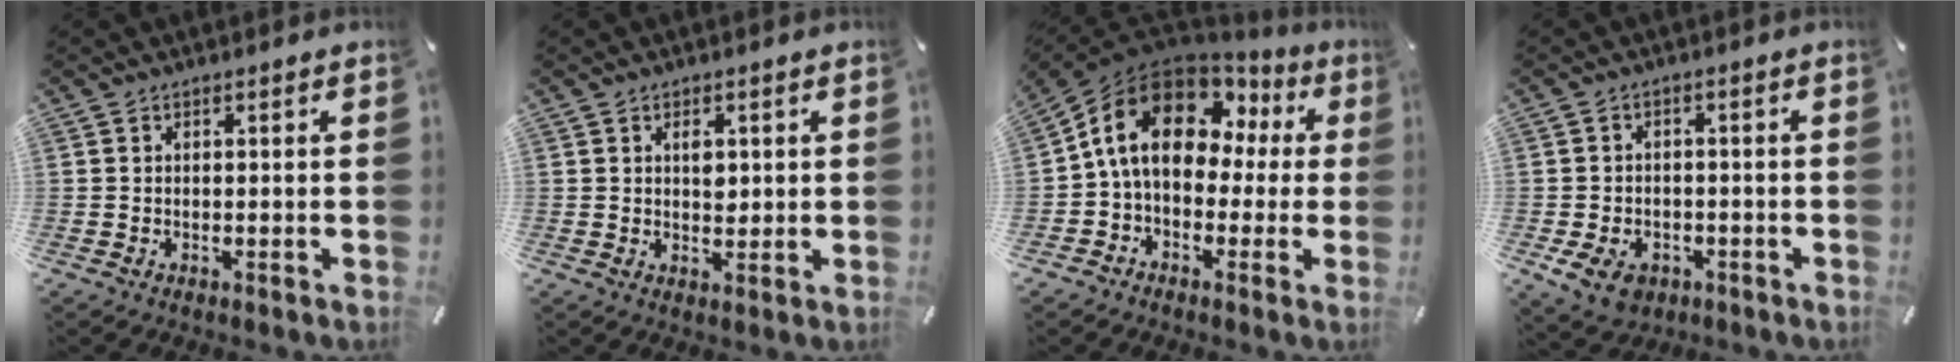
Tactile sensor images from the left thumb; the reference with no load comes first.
{"total": 3.0, "force": [0.8, 2.1, 2.0], "torque": [-0.029, -0.002, 0.009]}
{"total": 15.6, "force": [4.5, 11.1, 10.0], "torque": [-0.198, -0.011, 0.079]}
{"total": 6.8, "force": [-3.2, 4.9, 3.4], "torque": [-0.067, 0.011, -0.061]}